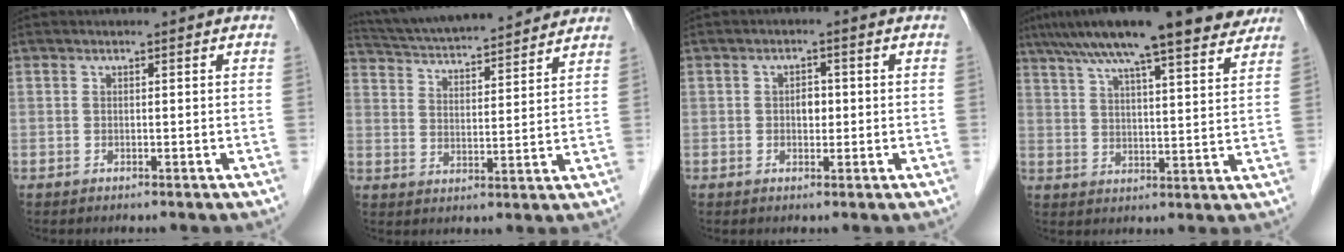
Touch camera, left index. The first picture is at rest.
{"total": 19.3, "force": [17.6, 2.5, 7.5], "torque": [-0.129, 0.036, 0.264]}
{"total": 2.2, "force": [0.0, 1.4, 1.7], "torque": [-0.026, 0.006, 0.000]}
{"total": 19.6, "force": [15.4, 2.6, 11.8], "torque": [-0.198, 0.037, 0.216]}